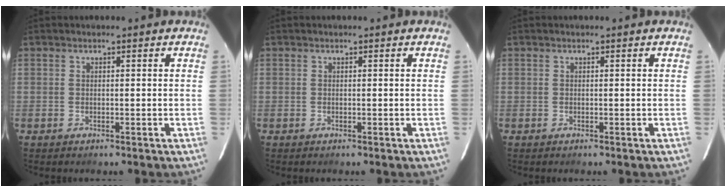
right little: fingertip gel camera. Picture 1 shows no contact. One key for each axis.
{"total": 0.0}
{"total": 0.0}